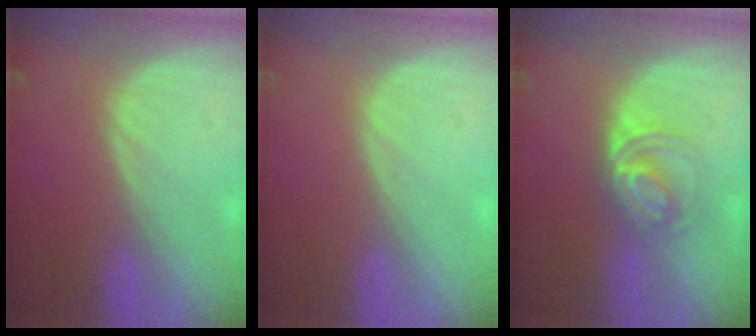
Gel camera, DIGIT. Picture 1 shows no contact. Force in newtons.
{"total": 0.0}
{"total": 5.8, "press": 5.4, "slide": 2.0}